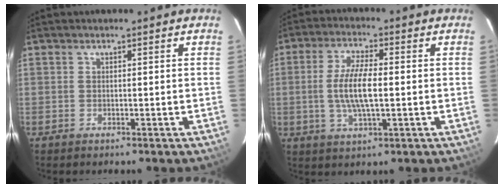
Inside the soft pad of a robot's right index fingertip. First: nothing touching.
{"total": 8.6, "force": [-0.5, 2.5, 8.3], "torque": [-0.164, -0.001, -0.010]}